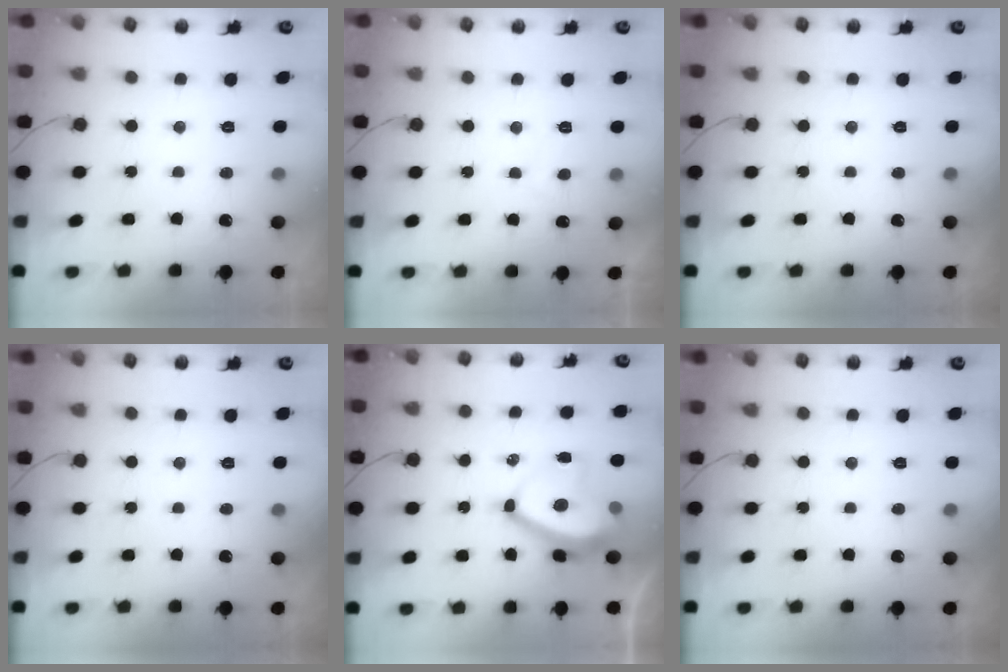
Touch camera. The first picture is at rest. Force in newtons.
{"total": 2.8, "press": 2.7, "slide": 0.7}
{"total": 0.0}
{"total": 0.0}
{"total": 12.7, "press": 12.7, "slide": 1.4}
{"total": 0.0}